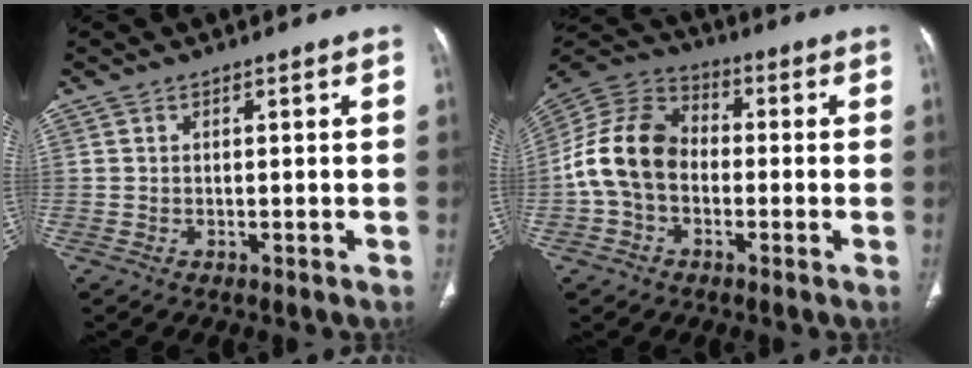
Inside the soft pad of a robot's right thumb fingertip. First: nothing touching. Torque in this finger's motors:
{"motor_torque": [1.61, 2.95, 1.11, -0.92, 0.20]}